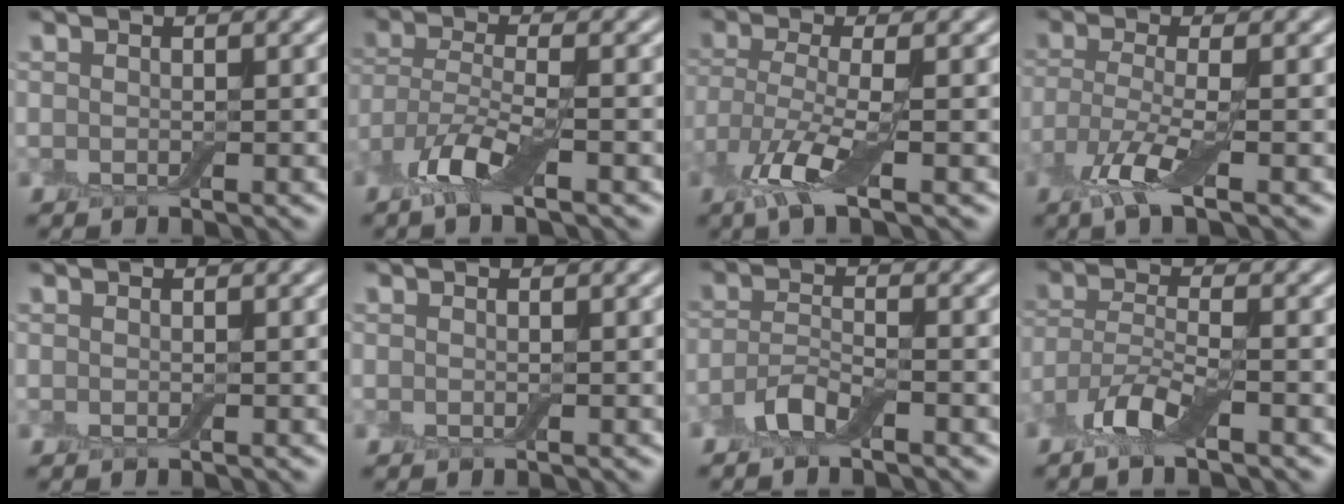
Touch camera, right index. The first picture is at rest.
{"total": 3.8, "force": [-2.3, 1.2, 2.9], "torque": [-0.064, -0.002, -0.053]}
{"total": 4.0, "force": [-1.8, 1.1, 3.4], "torque": [-0.081, -0.007, -0.037]}
{"total": 3.7, "force": [-1.8, 0.8, 3.1], "torque": [-0.071, -0.007, -0.039]}
{"total": 0.0}
{"total": 0.0}
{"total": 2.5, "force": [-2.1, 0.8, 1.2], "torque": [-0.028, 0.005, -0.047]}
{"total": 3.6, "force": [-2.5, 1.0, 2.4], "torque": [-0.049, 0.002, -0.058]}